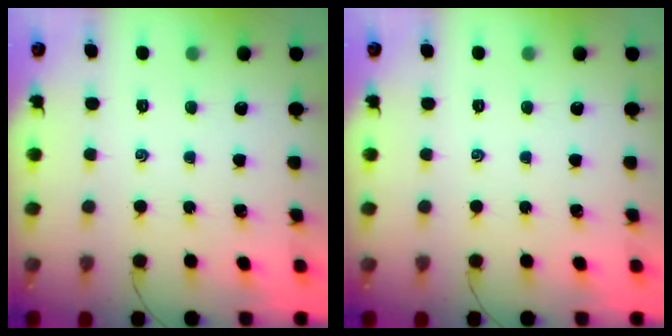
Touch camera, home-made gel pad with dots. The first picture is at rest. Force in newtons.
{"total": 0.0}